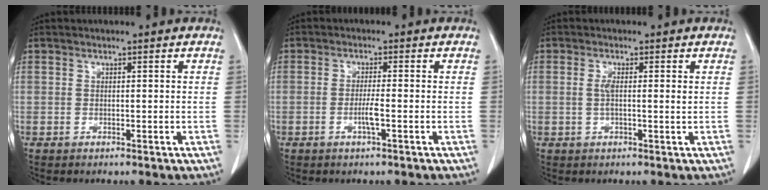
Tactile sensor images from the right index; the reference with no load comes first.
{"total": 2.5, "force": [-0.8, -0.1, 2.4], "torque": [-0.048, -0.001, -0.015]}
{"total": 2.4, "force": [0.4, 0.5, 2.4], "torque": [-0.047, 0.002, 0.010]}